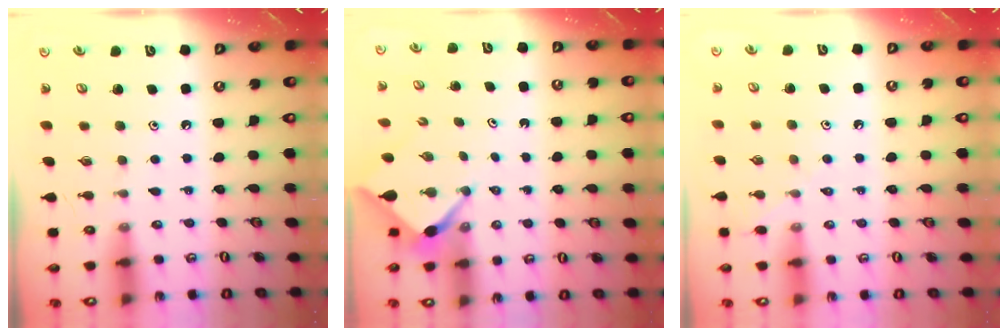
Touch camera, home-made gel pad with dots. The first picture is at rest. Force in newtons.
{"total": 2.7, "press": 2.6, "slide": 0.3}
{"total": 7.1, "press": 7.1, "slide": 0.8}